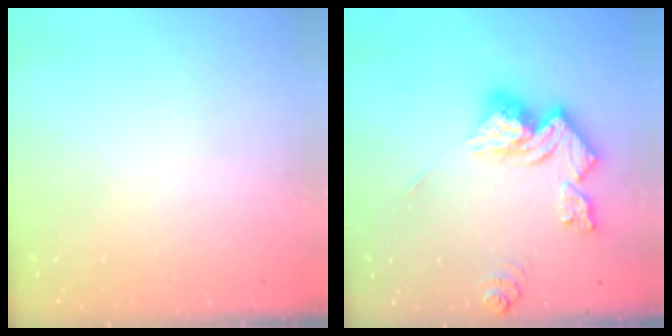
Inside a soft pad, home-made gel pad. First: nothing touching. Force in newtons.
{"total": 13.3, "press": 13.3, "slide": 1.3}